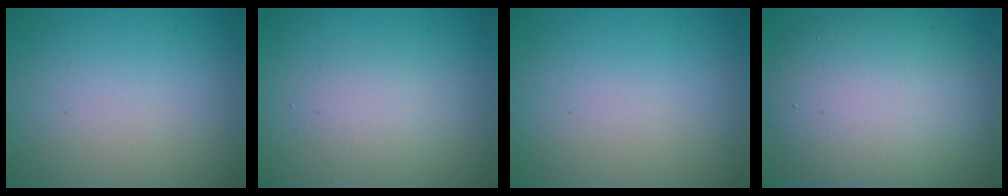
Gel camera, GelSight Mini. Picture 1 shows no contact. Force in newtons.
{"total": 1.9, "press": 1.9, "slide": 0.1}
{"total": 0.0}
{"total": 11.6, "press": 11.6, "slide": 0.5}